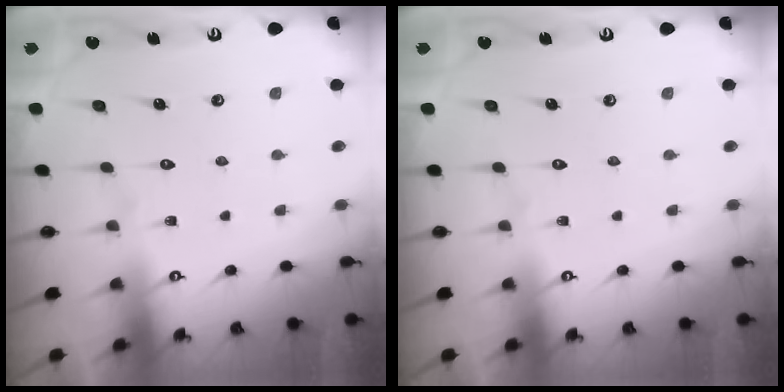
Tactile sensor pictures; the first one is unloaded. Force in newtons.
{"total": 0.0}